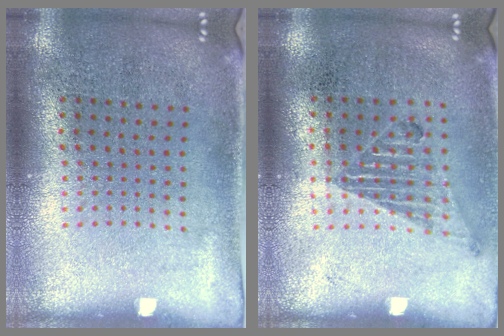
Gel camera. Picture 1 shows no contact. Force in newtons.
{"total": 1.0, "press": 1.0, "slide": 0.3}